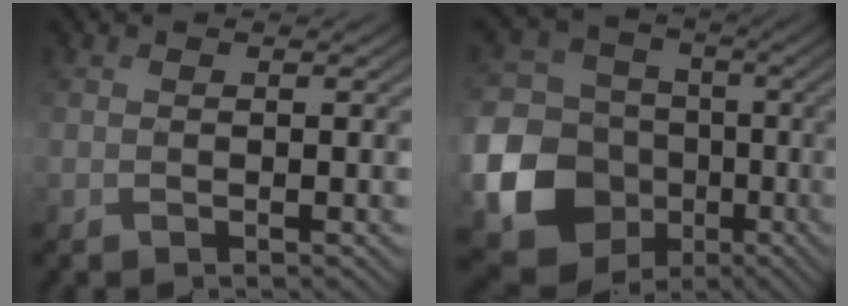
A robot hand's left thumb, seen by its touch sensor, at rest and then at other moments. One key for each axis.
{"total": 19.5, "fx": -6.0, "fy": 17.3, "fz": 6.7, "tx": -0.228, "ty": -0.040, "tz": -0.118}